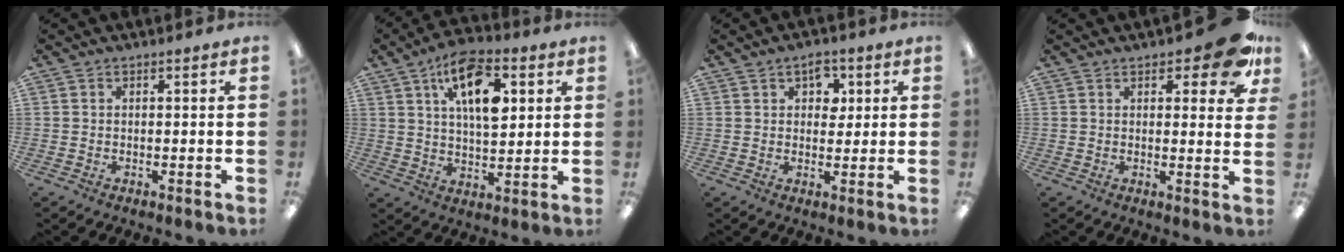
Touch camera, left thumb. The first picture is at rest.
{"total": 13.7, "force": [5.9, 6.9, 10.3], "torque": [-0.156, -0.009, 0.101]}
{"total": 5.2, "force": [2.3, 3.7, 2.7], "torque": [-0.021, -0.006, 0.034]}
{"total": 9.5, "force": [5.4, 3.7, 6.8], "torque": [-0.082, -0.023, 0.091]}